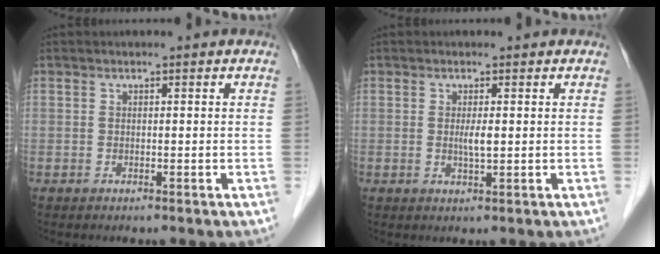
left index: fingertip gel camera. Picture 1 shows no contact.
{"total": 1.8, "force": [0.2, 0.2, 1.7], "torque": [-0.036, -0.003, 0.003]}